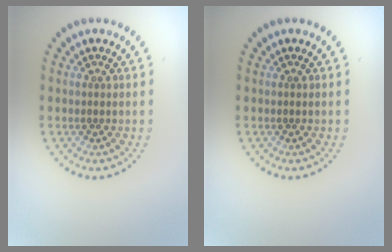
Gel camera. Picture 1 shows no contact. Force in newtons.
{"total": 0.0}